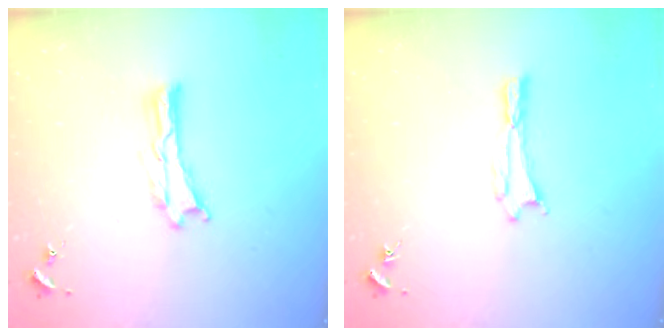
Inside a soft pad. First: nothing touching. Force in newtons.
{"total": 0.7, "press": 0.7, "slide": 0.1}